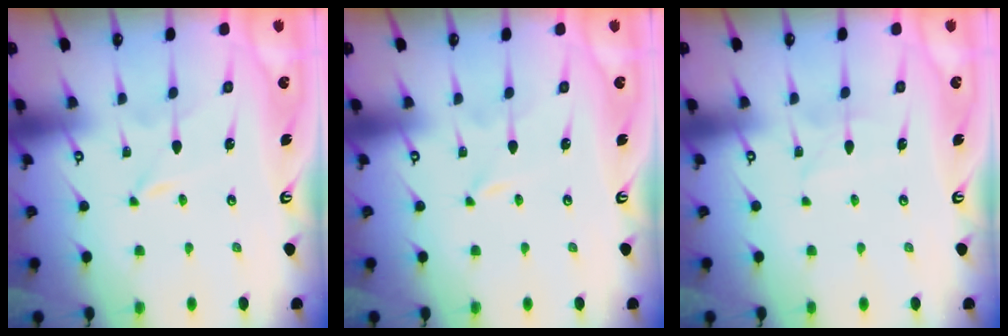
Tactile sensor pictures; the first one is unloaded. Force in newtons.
{"total": 0.0}
{"total": 3.9, "press": 3.9, "slide": 0.4}